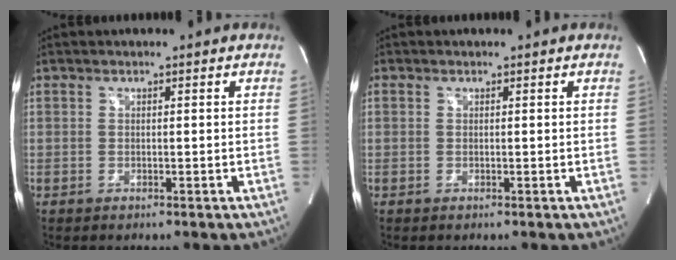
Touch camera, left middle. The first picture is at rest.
{"total": 0.0}